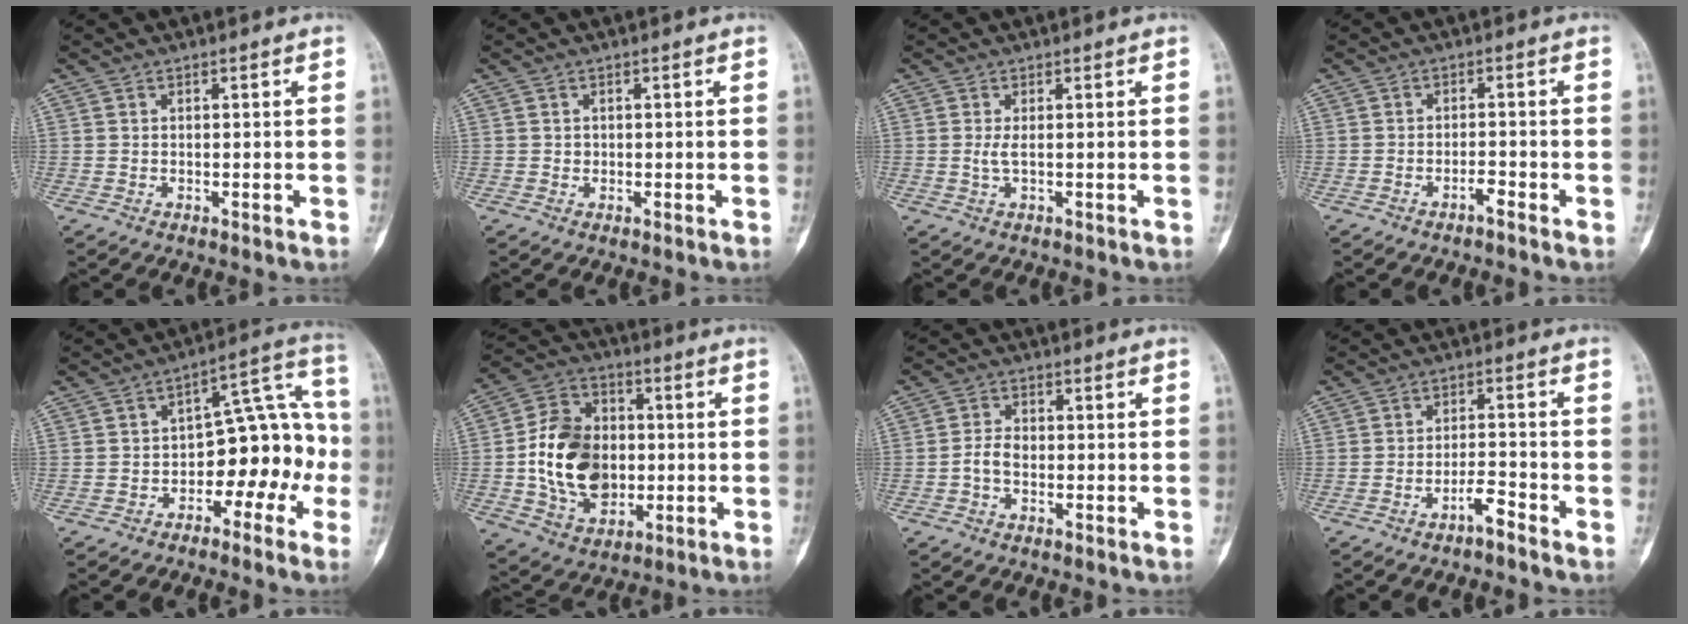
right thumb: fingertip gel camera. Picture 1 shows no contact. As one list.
[{"total": 0.6, "force": [0.0, 0.6, 0.1], "torque": [0.002, 0.003, 0.000]}, {"total": 1.5, "force": [0.0, 0.2, 1.5], "torque": [-0.042, -0.002, 0.003]}, {"total": 1.7, "force": [-1.4, 0.3, 1.0], "torque": [-0.015, 0.013, -0.024]}, {"total": 13.6, "force": [-4.2, 8.2, 9.9], "torque": [-0.079, 0.072, -0.065]}, {"total": 17.4, "force": [-0.9, 12.8, 11.7], "torque": [-0.180, 0.014, -0.009]}, {"total": 3.2, "force": [-0.9, 2.1, 2.3], "torque": [-0.044, 0.013, -0.022]}, {"total": 3.5, "force": [-2.7, 0.7, 2.1], "torque": [-0.033, 0.028, -0.048]}]